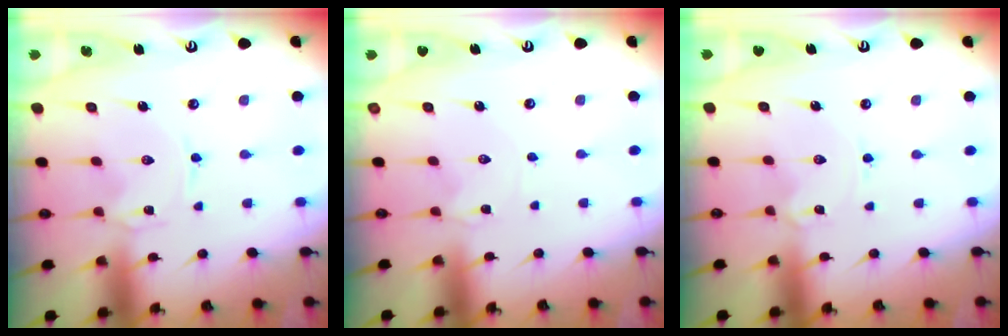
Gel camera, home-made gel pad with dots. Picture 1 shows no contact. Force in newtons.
{"total": 1.3, "press": 1.3, "slide": 0.3}
{"total": 0.0}